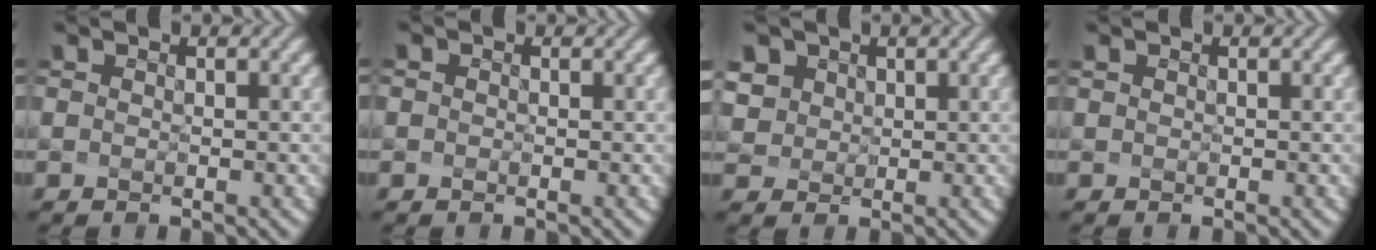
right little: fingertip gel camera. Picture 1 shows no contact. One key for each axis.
{"total": 1.1, "fx": 0.2, "fy": 0.9, "fz": 0.5, "tx": 0.001, "ty": 0.009, "tz": -0.005}
{"total": 7.3, "fx": 4.5, "fy": 5.0, "fz": 2.8, "tx": -0.087, "ty": 0.003, "tz": 0.091}
{"total": 0.0}